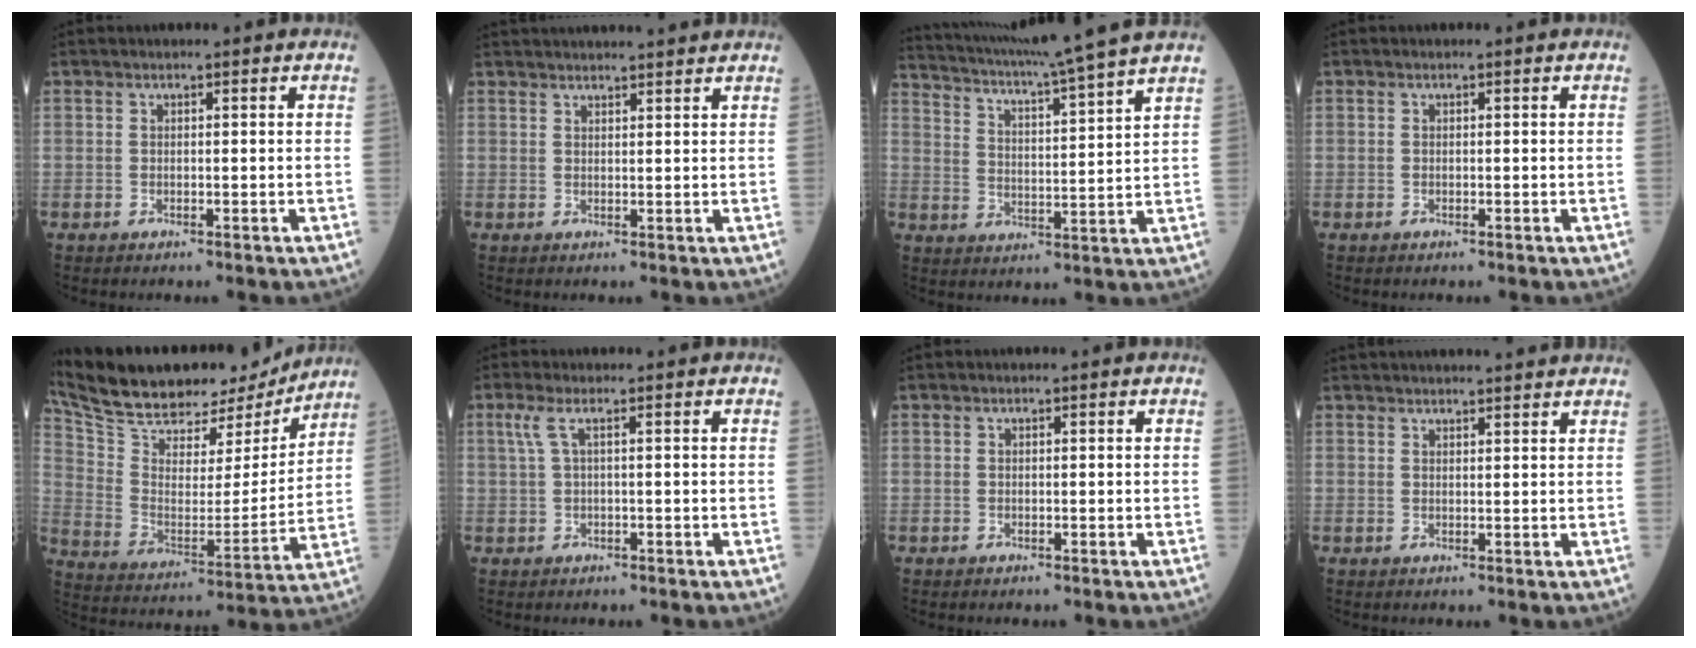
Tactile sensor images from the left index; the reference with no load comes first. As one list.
[{"total": 10.6, "force": [10.1, 0.6, 3.4], "torque": [-0.045, 0.030, 0.127]}, {"total": 17.2, "force": [15.2, -2.2, 7.9], "torque": [-0.144, -0.018, 0.215]}, {"total": 0.0}, {"total": 25.5, "force": [22.7, 7.5, 8.9], "torque": [-0.184, 0.002, 0.347]}, {"total": 2.0, "force": [0.7, -0.1, 1.8], "torque": [-0.053, 0.014, 0.019]}, {"total": 0.0}, {"total": 11.6, "force": [11.0, 0.8, 3.7], "torque": [-0.048, 0.032, 0.136]}]